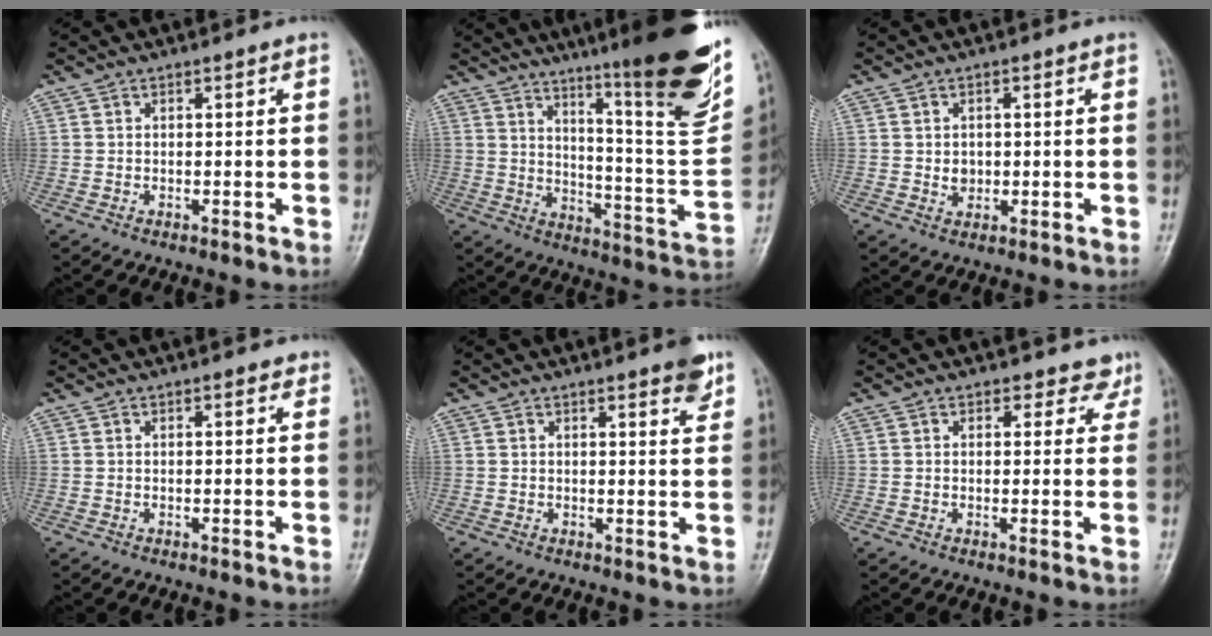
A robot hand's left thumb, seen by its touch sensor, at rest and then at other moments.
{"total": 25.5, "force": [16.2, 3.1, 19.4], "torque": [-0.257, -0.082, 0.237]}
{"total": 2.3, "force": [0.0, 2.0, 1.2], "torque": [-0.008, 0.001, 0.005]}
{"total": 1.2, "force": [0.8, 0.5, 0.8], "torque": [-0.008, -0.002, 0.008]}
{"total": 3.9, "force": [2.7, 0.7, 2.8], "torque": [-0.027, -0.016, 0.033]}
{"total": 3.9, "force": [3.1, 2.3, 0.1], "torque": [0.032, -0.018, 0.022]}